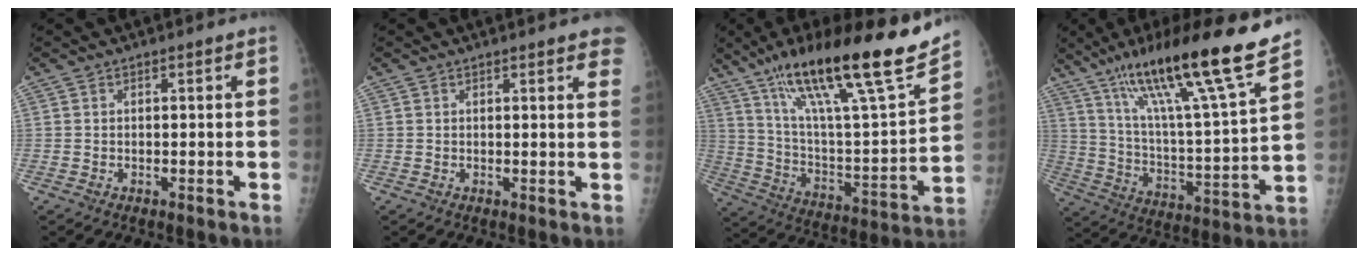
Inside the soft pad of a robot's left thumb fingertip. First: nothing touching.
{"total": 5.7, "force": [4.1, 1.3, 3.7], "torque": [-0.026, -0.006, 0.036]}
{"total": 28.3, "force": [19.0, 4.4, 20.5], "torque": [-0.316, -0.054, 0.323]}
{"total": 23.5, "force": [16.5, 1.4, 16.7], "torque": [-0.256, -0.058, 0.281]}